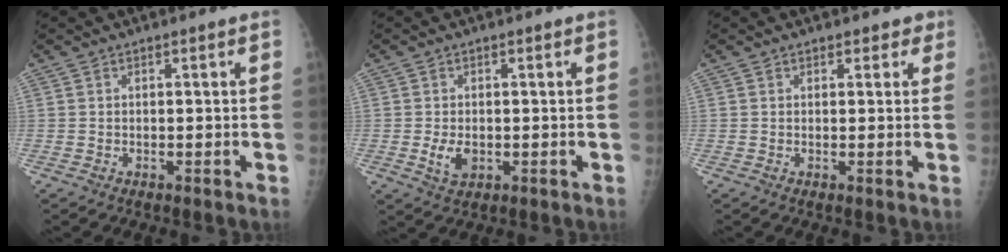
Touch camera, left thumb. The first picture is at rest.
{"total": 3.6, "force": [-0.6, 2.4, 2.7], "torque": [-0.047, -0.004, -0.004]}
{"total": 2.1, "force": [1.4, 1.4, 0.5], "torque": [0.021, -0.004, 0.012]}